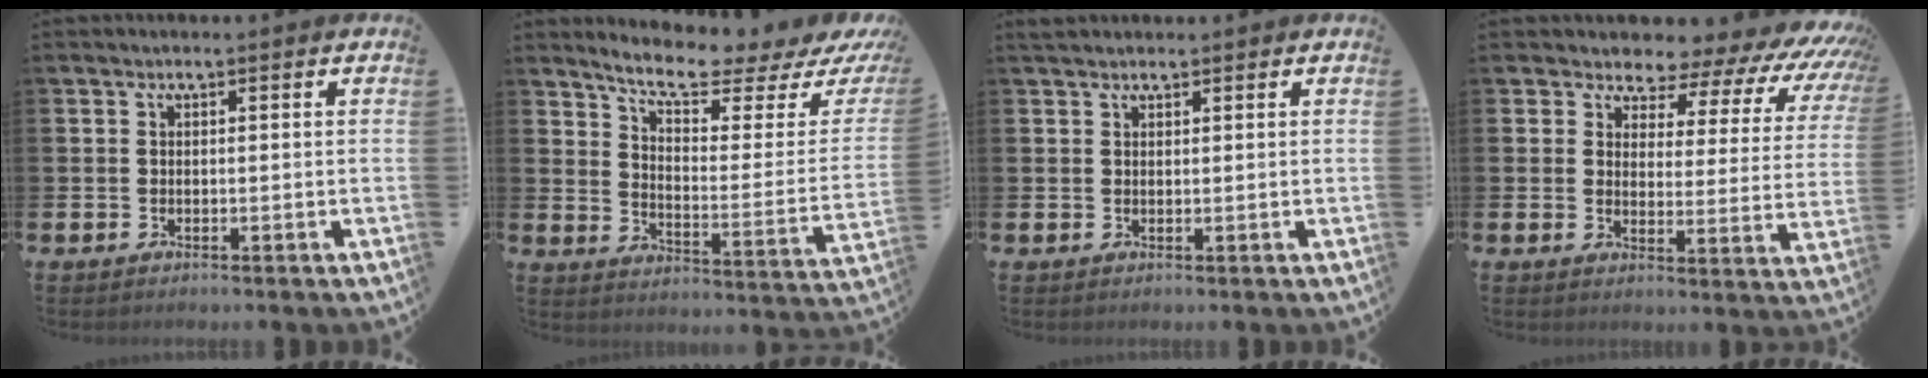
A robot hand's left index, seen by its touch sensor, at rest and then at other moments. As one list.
[{"total": 8.1, "force": [7.4, 0.9, 3.2], "torque": [-0.079, -0.062, 0.120]}, {"total": 1.4, "force": [1.3, 0.5, 0.2], "torque": [0.009, -0.001, 0.022]}, {"total": 4.4, "force": [3.6, 2.3, 1.1], "torque": [-0.013, -0.051, 0.045]}]